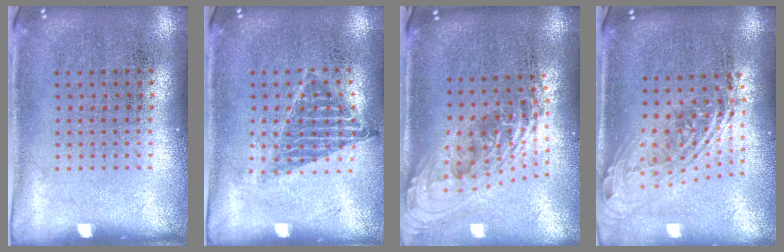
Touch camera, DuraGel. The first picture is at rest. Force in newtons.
{"total": 1.0, "press": 0.9, "slide": 0.3}
{"total": 2.2, "press": 1.6, "slide": 1.6}
{"total": 2.1, "press": 1.5, "slide": 1.4}